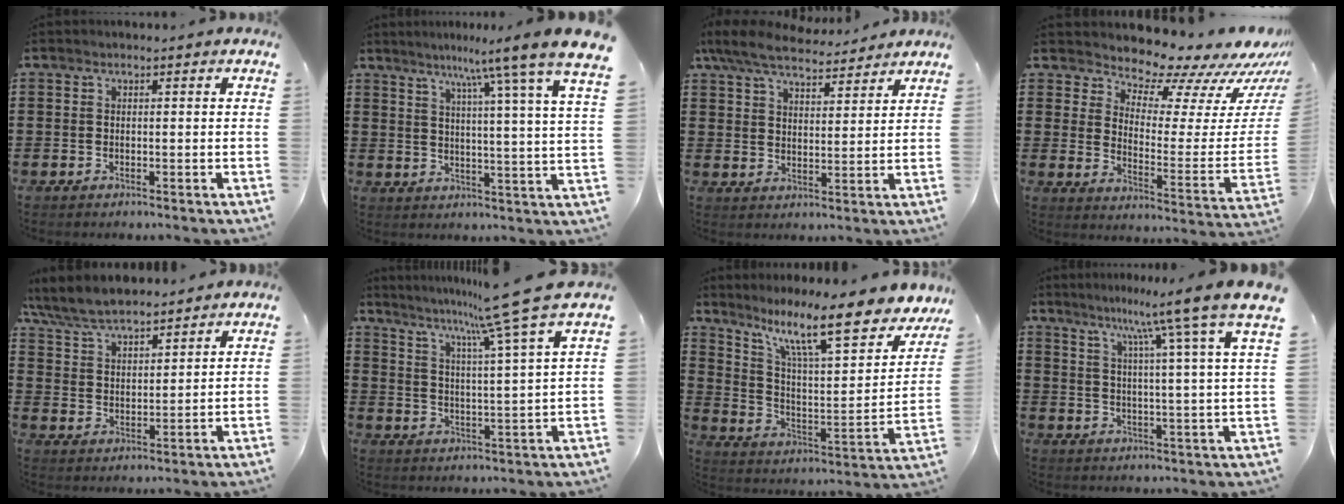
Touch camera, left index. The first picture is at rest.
{"total": 8.1, "force": [6.6, -1.4, 4.4], "torque": [-0.091, -0.048, 0.100]}
{"total": 7.3, "force": [6.4, 1.8, 2.9], "torque": [-0.080, -0.021, 0.117]}
{"total": 9.0, "force": [8.8, 1.3, 1.5], "torque": [-0.034, -0.091, 0.148]}
{"total": 7.1, "force": [6.7, 1.4, 2.1], "torque": [-0.068, -0.021, 0.123]}
{"total": 9.4, "force": [7.6, -2.2, 5.1], "torque": [-0.120, -0.049, 0.116]}
{"total": 13.0, "force": [9.5, 2.2, 8.6], "torque": [-0.167, -0.058, 0.153]}
{"total": 8.9, "force": [7.1, -1.5, 5.1], "torque": [-0.112, -0.044, 0.110]}